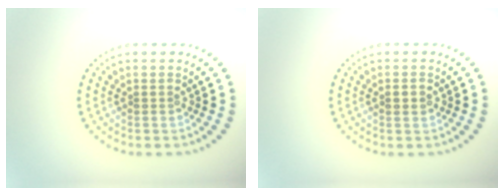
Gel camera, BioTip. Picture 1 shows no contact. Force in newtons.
{"total": 1.1, "press": 1.0, "slide": 0.2}